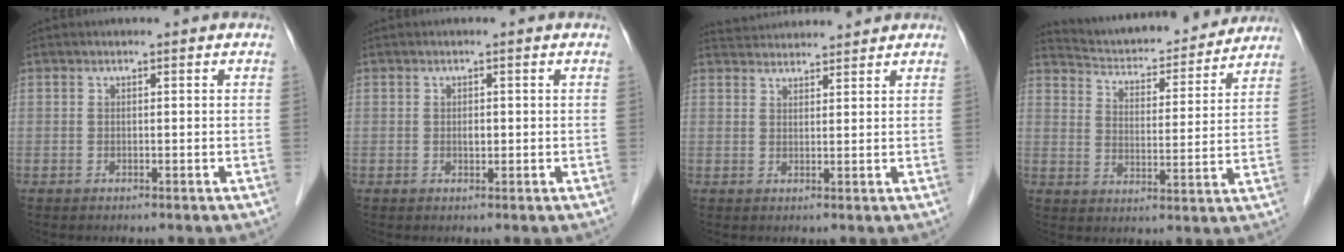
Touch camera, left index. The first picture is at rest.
{"total": 1.0, "force": [0.0, 0.6, 0.8], "torque": [-0.015, 0.000, 0.000]}
{"total": 6.1, "force": [6.0, 0.7, 0.9], "torque": [-0.019, 0.036, 0.091]}
{"total": 17.5, "force": [16.6, 2.9, 4.5], "torque": [-0.067, 0.002, 0.234]}